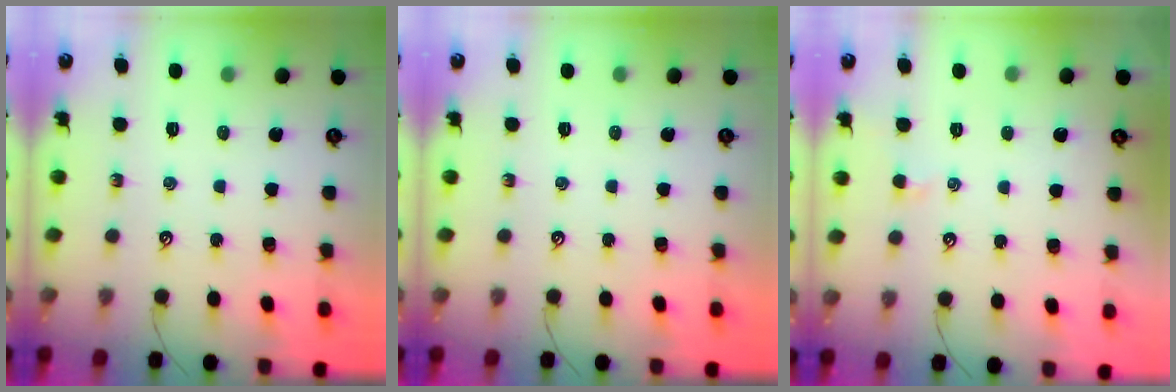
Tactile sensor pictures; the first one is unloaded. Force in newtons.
{"total": 0.0}
{"total": 1.9, "press": 1.9, "slide": 0.3}